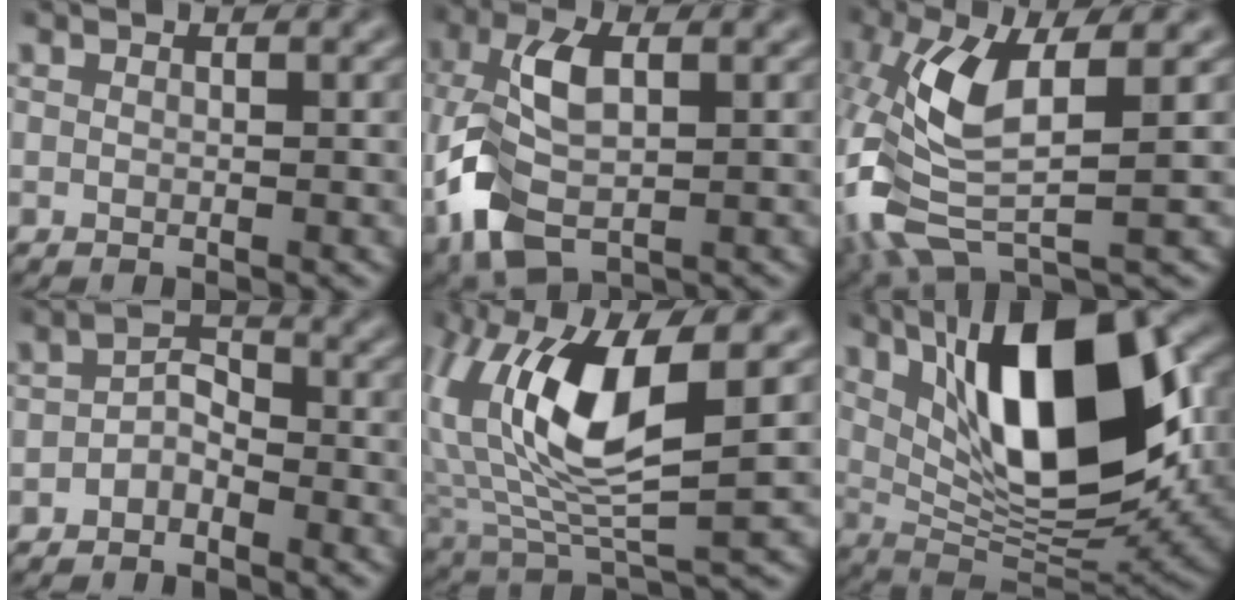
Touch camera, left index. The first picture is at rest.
{"total": 7.2, "force": [-2.1, 3.8, 5.8], "torque": [-0.142, -0.003, -0.045]}
{"total": 9.0, "force": [-0.4, 3.5, 8.3], "torque": [-0.198, -0.004, -0.017]}
{"total": 2.1, "force": [-1.5, 1.1, 1.0], "torque": [-0.023, 0.007, -0.030]}
{"total": 11.0, "force": [2.4, 4.0, 10.0], "torque": [-0.209, -0.009, 0.048]}
{"total": 14.1, "force": [4.3, 5.2, 12.4], "torque": [-0.191, 0.003, 0.068]}